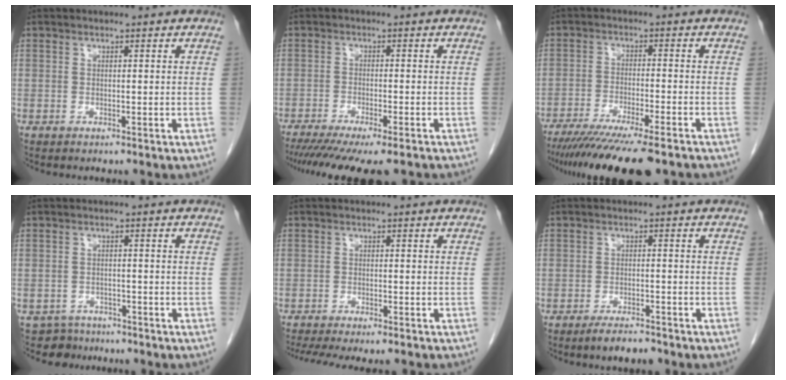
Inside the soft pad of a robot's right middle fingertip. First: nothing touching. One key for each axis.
{"total": 13.8, "fx": -11.4, "fy": 1.8, "fz": 7.5, "tx": -0.121, "ty": -0.030, "tz": -0.167}
{"total": 15.4, "fx": -12.5, "fy": 1.2, "fz": 9.0, "tx": -0.132, "ty": -0.039, "tz": -0.193}
{"total": 3.5, "fx": -2.8, "fy": 1.8, "fz": -1.1, "tx": 0.021, "ty": 0.004, "tz": -0.046}
{"total": 11.5, "fx": -9.9, "fy": 2.0, "fz": 5.6, "tx": -0.083, "ty": -0.013, "tz": -0.136}
{"total": 3.6, "fx": -3.0, "fy": 0.8, "fz": 1.9, "tx": -0.035, "ty": -0.003, "tz": -0.047}